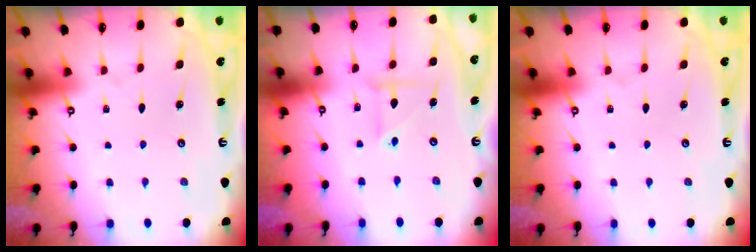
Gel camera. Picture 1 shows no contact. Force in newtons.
{"total": 3.1, "press": 3.0, "slide": 0.6}
{"total": 0.0}